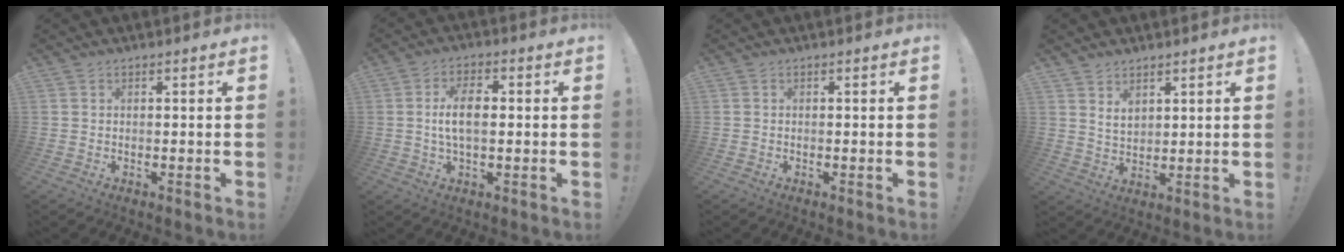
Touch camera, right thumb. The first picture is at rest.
{"total": 8.1, "force": [0.2, 4.1, 7.0], "torque": [-0.116, 0.006, 0.003]}
{"total": 0.0}
{"total": 4.7, "force": [3.3, 2.9, 1.8], "torque": [-0.028, -0.021, 0.059]}